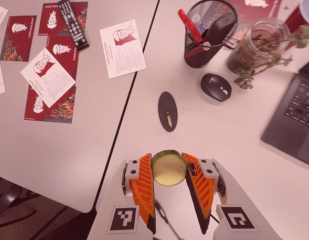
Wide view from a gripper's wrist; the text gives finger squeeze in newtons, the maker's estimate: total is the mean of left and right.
{"total": 11.3, "left": 11.2, "right": 11.5}